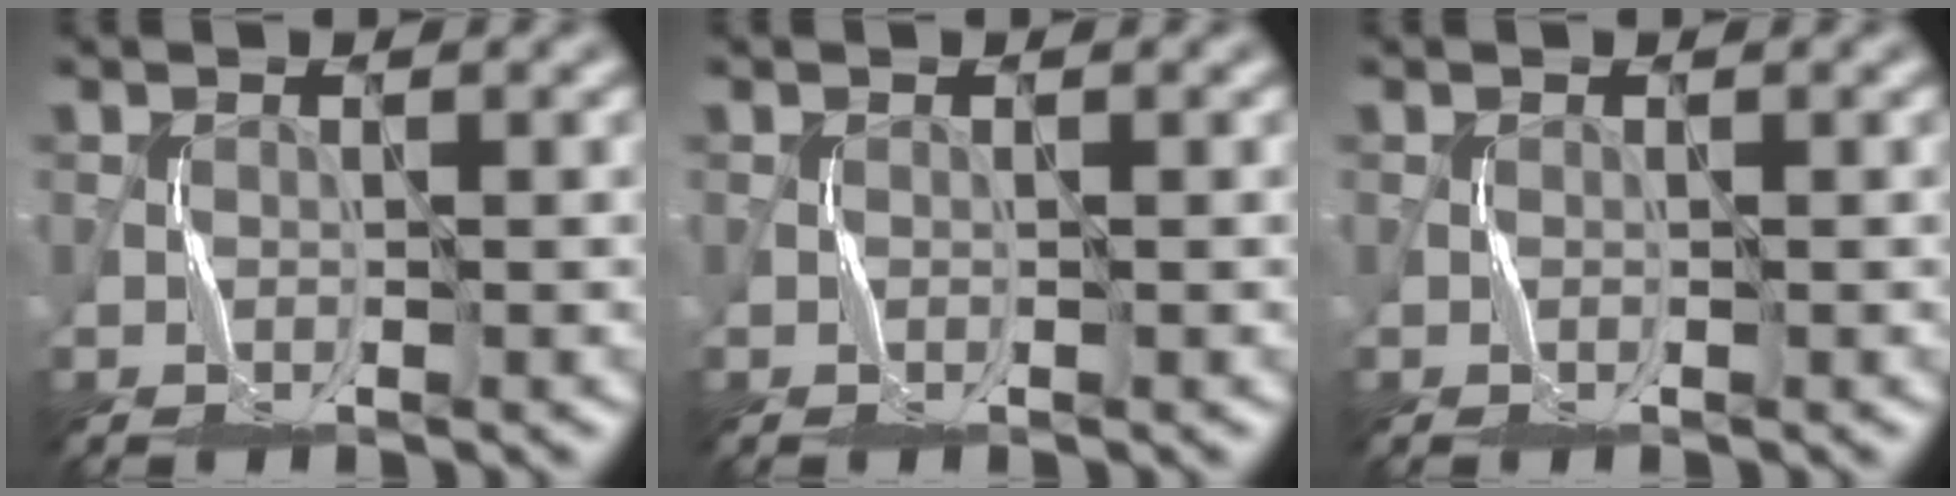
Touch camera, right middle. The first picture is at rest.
{"total": 0.0}
{"total": 0.0}